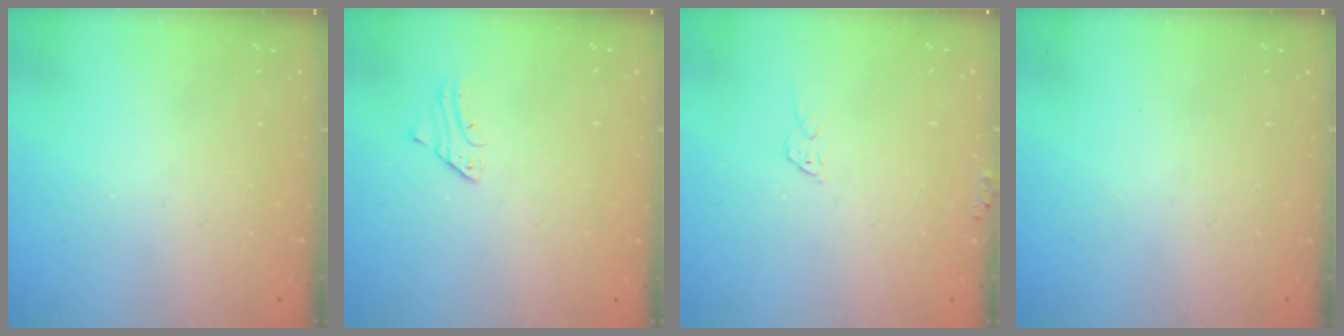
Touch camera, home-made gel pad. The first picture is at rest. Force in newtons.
{"total": 1.8, "press": 1.8, "slide": 0.2}
{"total": 6.0, "press": 6.0, "slide": 0.2}
{"total": 0.0}